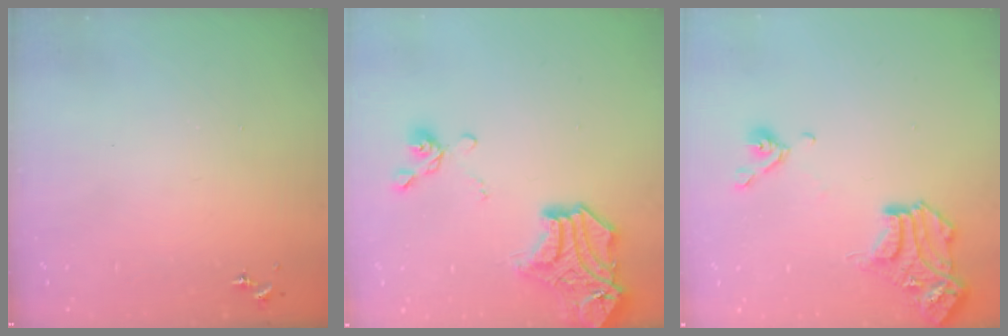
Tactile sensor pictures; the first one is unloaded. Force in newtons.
{"total": 18.0, "press": 17.9, "slide": 1.8}
{"total": 14.9, "press": 14.8, "slide": 1.2}